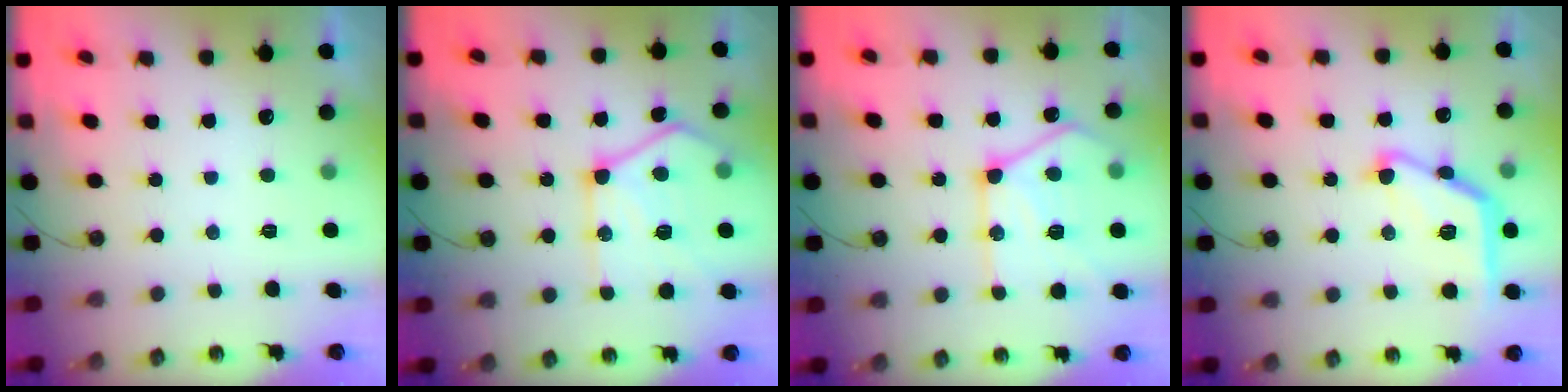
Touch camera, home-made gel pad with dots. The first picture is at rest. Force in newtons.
{"total": 18.1, "press": 18.0, "slide": 1.8}
{"total": 19.0, "press": 19.0, "slide": 1.4}
{"total": 14.3, "press": 14.2, "slide": 0.5}